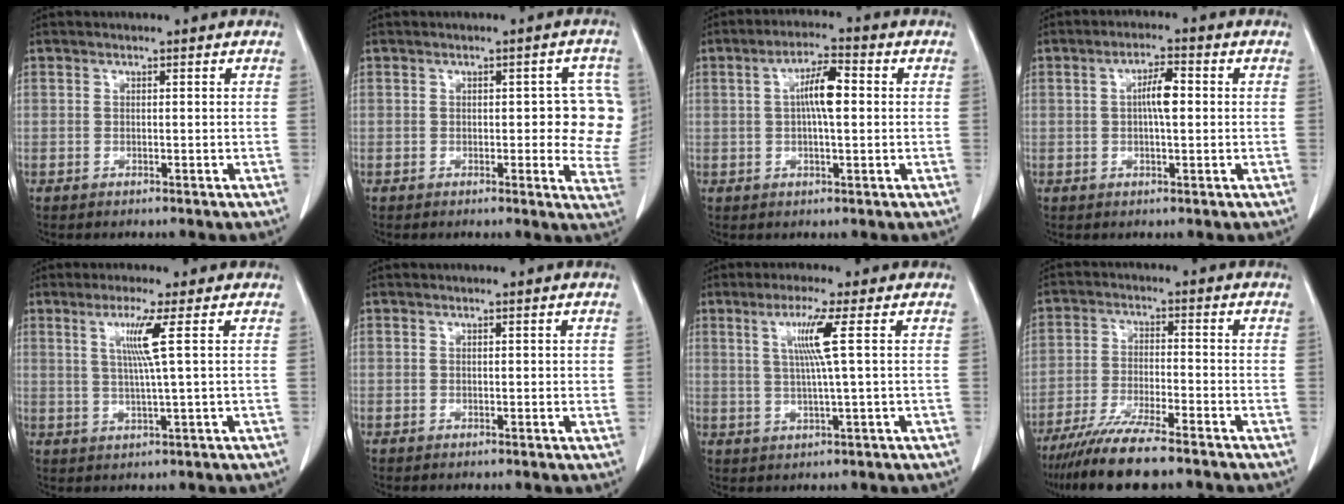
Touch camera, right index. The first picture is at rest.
{"total": 8.3, "force": [0.9, 3.4, 7.5], "torque": [-0.062, 0.007, 0.006]}
{"total": 6.0, "force": [0.7, 1.2, 5.9], "torque": [-0.110, 0.012, 0.010]}
{"total": 4.2, "force": [0.3, 0.9, 4.1], "torque": [-0.073, 0.008, 0.004]}
{"total": 5.1, "force": [1.6, -1.3, 4.6], "torque": [-0.092, -0.006, 0.032]}
{"total": 0.7, "force": [0.2, 0.4, 0.6], "torque": [-0.004, 0.001, 0.004]}
{"total": 5.6, "force": [1.5, -1.3, 5.2], "torque": [-0.102, -0.003, 0.032]}
{"total": 10.7, "force": [-8.7, 0.6, 6.2], "torque": [-0.105, -0.028, -0.147]}